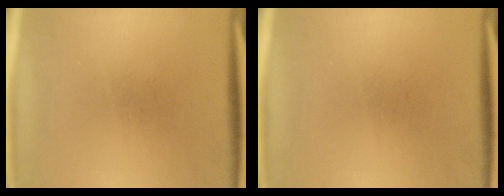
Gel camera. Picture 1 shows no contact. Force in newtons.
{"total": 0.0}